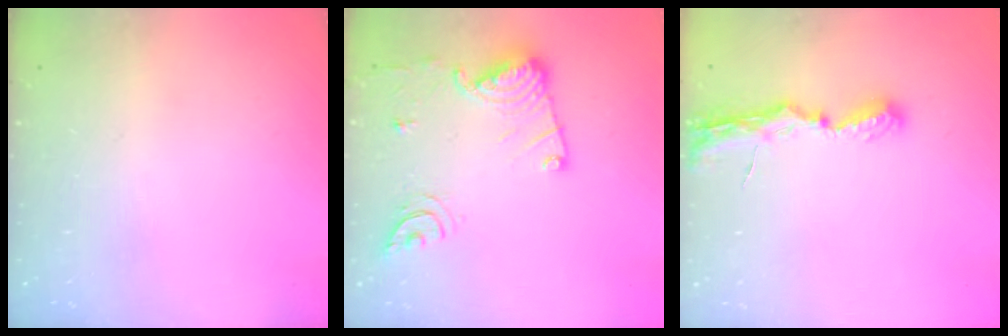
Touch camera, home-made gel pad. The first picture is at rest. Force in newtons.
{"total": 14.2, "press": 14.2, "slide": 1.4}
{"total": 7.5, "press": 7.5, "slide": 0.4}